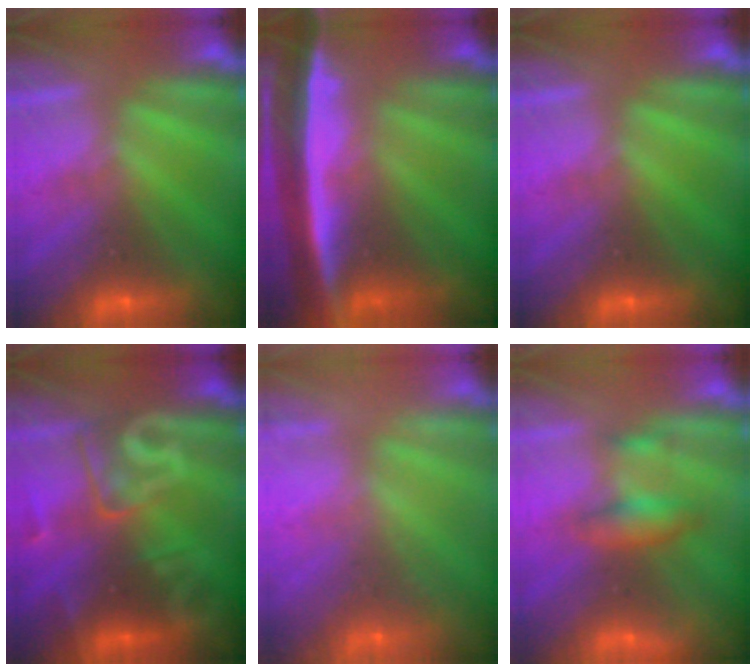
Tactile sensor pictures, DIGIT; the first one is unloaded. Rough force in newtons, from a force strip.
{"total": 7.7}
{"total": 0.0}
{"total": 2.9}
{"total": 5.8}
{"total": 2.0}